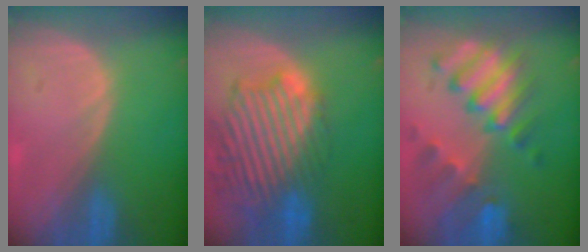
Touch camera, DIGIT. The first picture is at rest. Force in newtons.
{"total": 13.9, "press": 11.7, "slide": 7.4}
{"total": 10.1, "press": 8.9, "slide": 4.8}